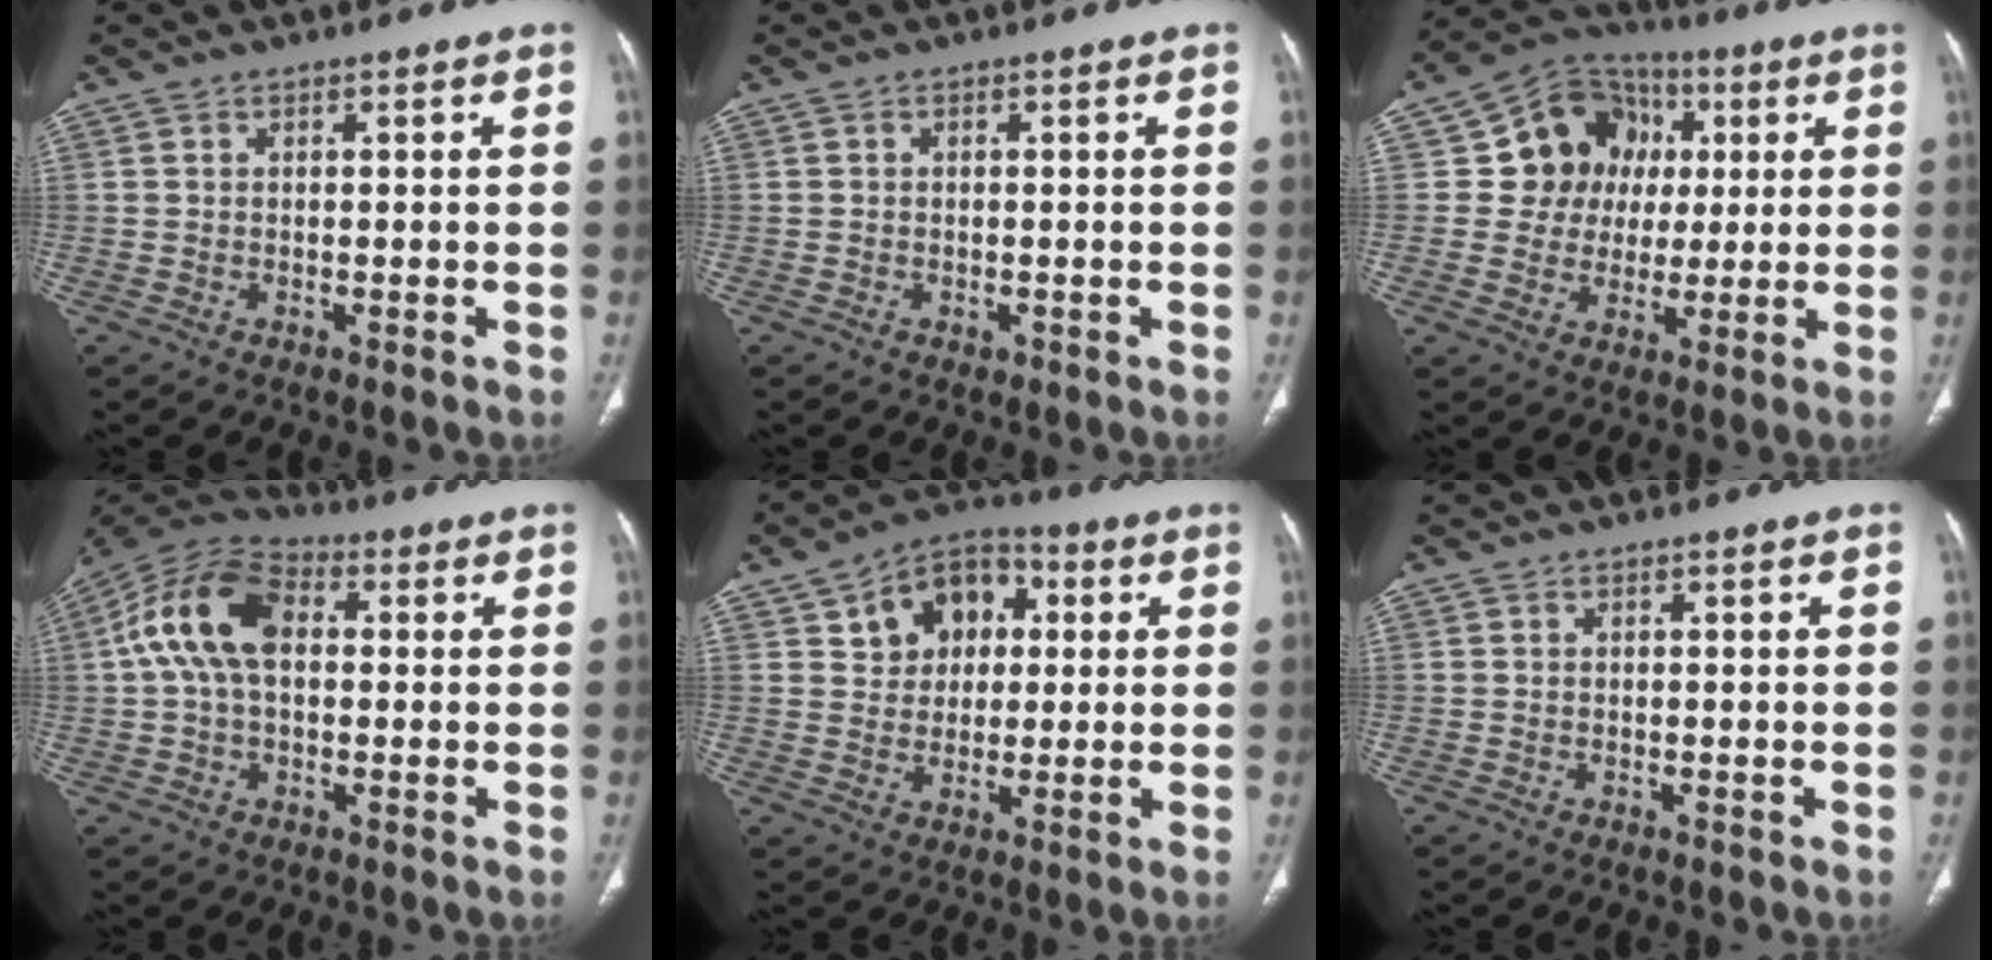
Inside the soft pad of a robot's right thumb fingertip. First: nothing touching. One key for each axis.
{"total": 0.9, "fx": -0.3, "fy": 0.7, "fz": 0.4, "tx": -0.004, "ty": 0.001, "tz": -0.003}
{"total": 13.8, "fx": 2.4, "fy": 12.6, "fz": 5.0, "tx": -0.030, "ty": 0.012, "tz": 0.038}
{"total": 14.0, "fx": 1.9, "fy": 8.7, "fz": 10.8, "tx": -0.207, "ty": 0.033, "tz": 0.025}
{"total": 11.6, "fx": 3.6, "fy": 8.9, "fz": 6.5, "tx": -0.059, "ty": 0.006, "tz": 0.052}
{"total": 0.0}